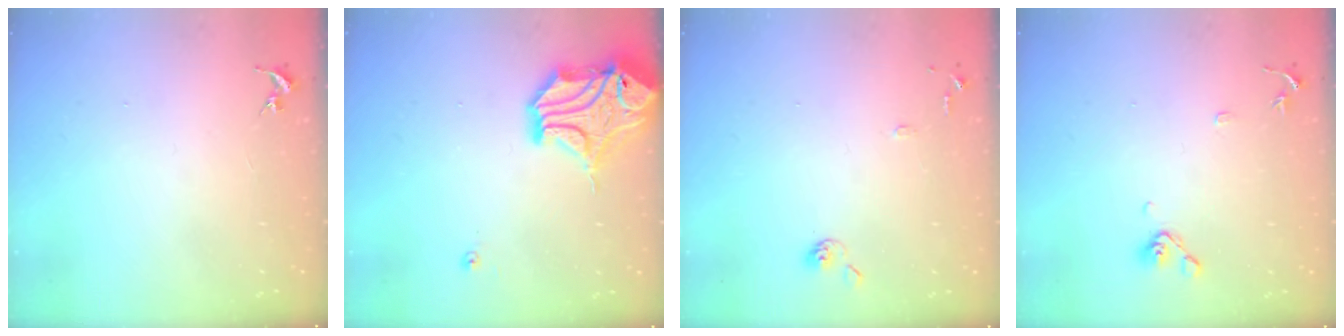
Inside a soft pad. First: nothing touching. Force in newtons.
{"total": 18.1, "press": 17.9, "slide": 2.5}
{"total": 7.0, "press": 7.0, "slide": 0.7}
{"total": 8.9, "press": 8.7, "slide": 1.9}